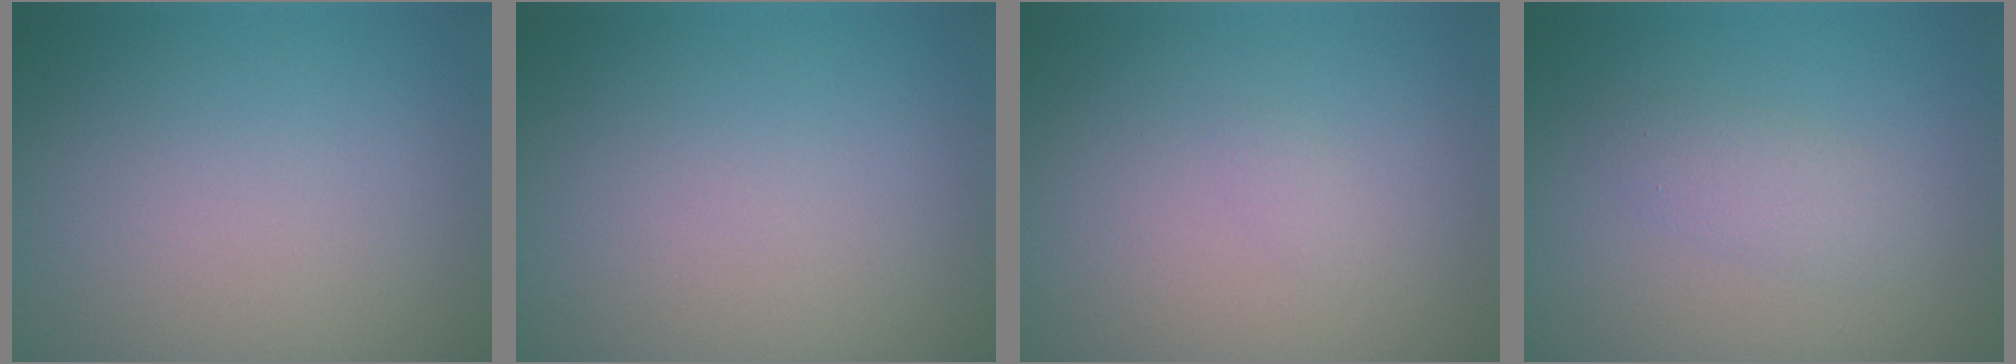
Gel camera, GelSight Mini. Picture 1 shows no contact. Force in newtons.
{"total": 0.0}
{"total": 0.5, "press": 0.5, "slide": 0.1}
{"total": 2.0, "press": 2.0, "slide": 0.2}